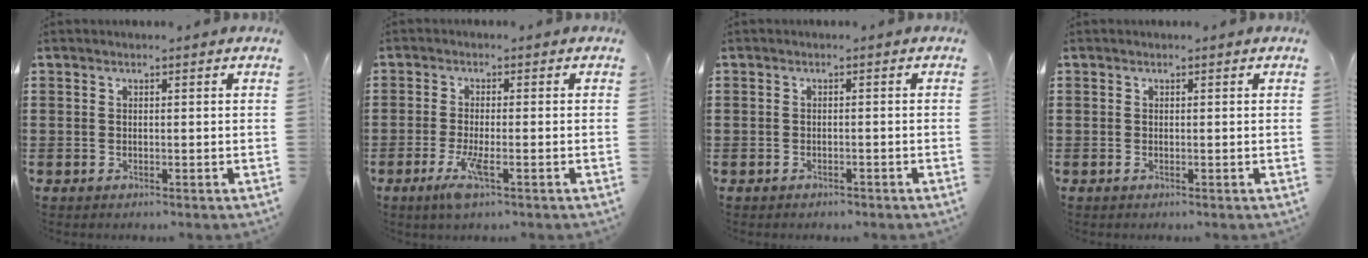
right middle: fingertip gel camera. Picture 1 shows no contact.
{"total": 4.3, "force": [-1.9, 0.6, 3.8], "torque": [-0.082, -0.014, -0.036]}
{"total": 0.9, "force": [-0.9, 0.3, 0.0], "torque": [-0.002, 0.001, -0.020]}
{"total": 0.0}